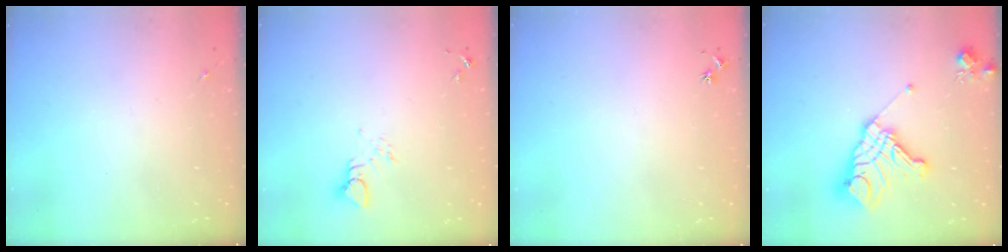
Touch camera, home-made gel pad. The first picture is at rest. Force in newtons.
{"total": 3.8, "press": 3.7, "slide": 0.4}
{"total": 2.5, "press": 2.5, "slide": 0.3}
{"total": 17.5, "press": 17.4, "slide": 2.0}